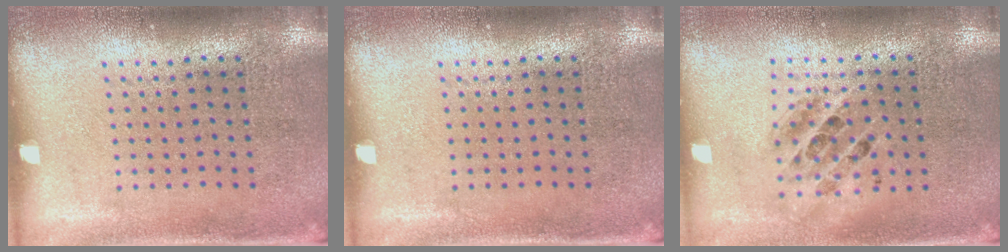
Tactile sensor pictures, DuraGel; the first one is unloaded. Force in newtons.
{"total": 0.0}
{"total": 1.5, "press": 1.3, "slide": 0.7}